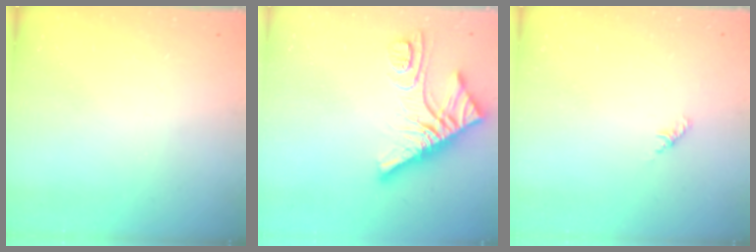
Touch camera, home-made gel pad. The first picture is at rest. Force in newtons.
{"total": 13.5, "press": 13.4, "slide": 1.3}
{"total": 1.8, "press": 1.7, "slide": 0.6}